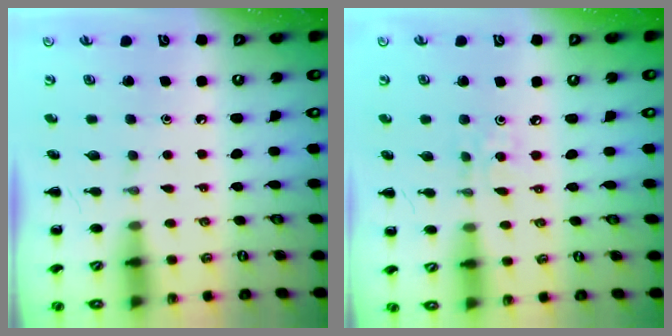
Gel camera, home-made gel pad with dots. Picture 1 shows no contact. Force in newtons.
{"total": 2.2, "press": 2.1, "slide": 0.6}